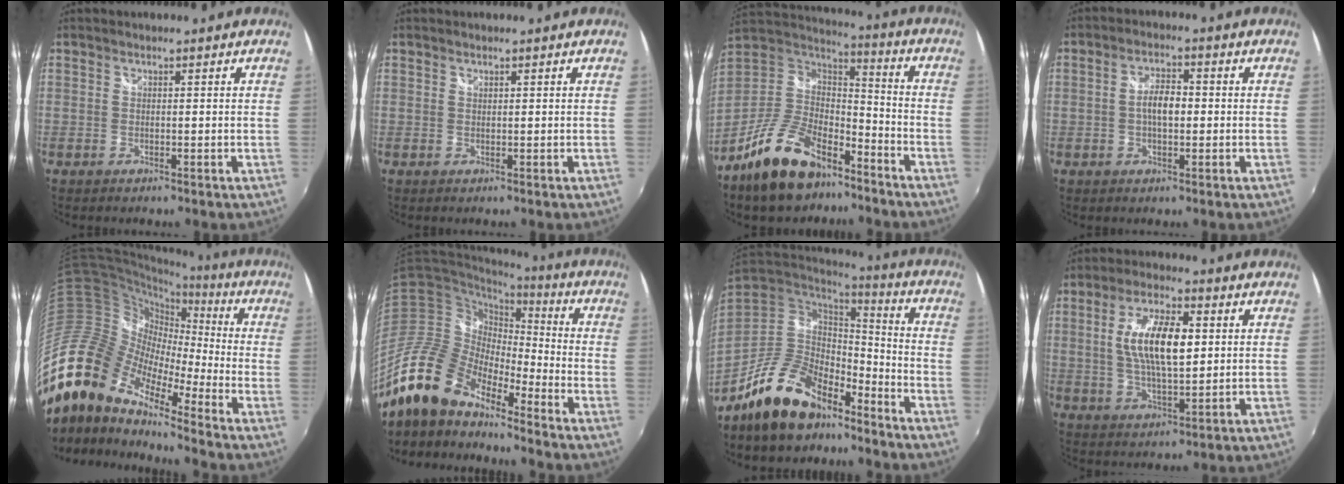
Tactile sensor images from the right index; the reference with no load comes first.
{"total": 0.0}
{"total": 19.4, "force": [-12.9, 9.4, 11.1], "torque": [-0.237, 0.000, -0.222]}
{"total": 4.7, "force": [-0.3, 2.2, 4.1], "torque": [-0.077, 0.009, -0.007]}
{"total": 23.0, "force": [-15.7, 9.9, 13.6], "torque": [-0.251, -0.029, -0.320]}
{"total": 18.8, "force": [-14.9, 7.2, 8.9], "torque": [-0.174, -0.013, -0.294]}
{"total": 15.3, "force": [-11.2, 6.8, 7.9], "torque": [-0.168, 0.001, -0.191]}
{"total": 11.9, "force": [1.9, 4.3, 10.9], "torque": [-0.208, 0.006, 0.037]}